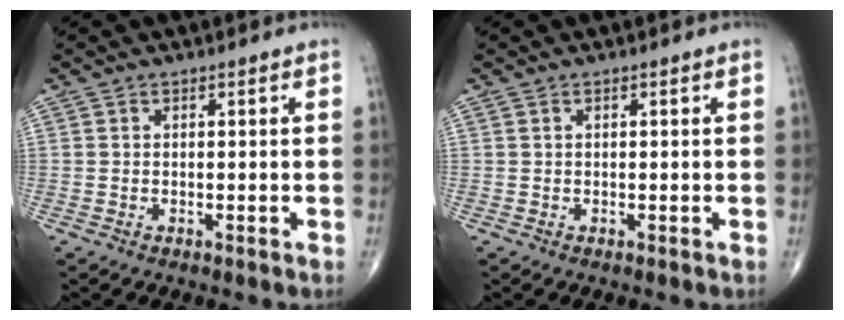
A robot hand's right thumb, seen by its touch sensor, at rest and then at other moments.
{"total": 0.0}